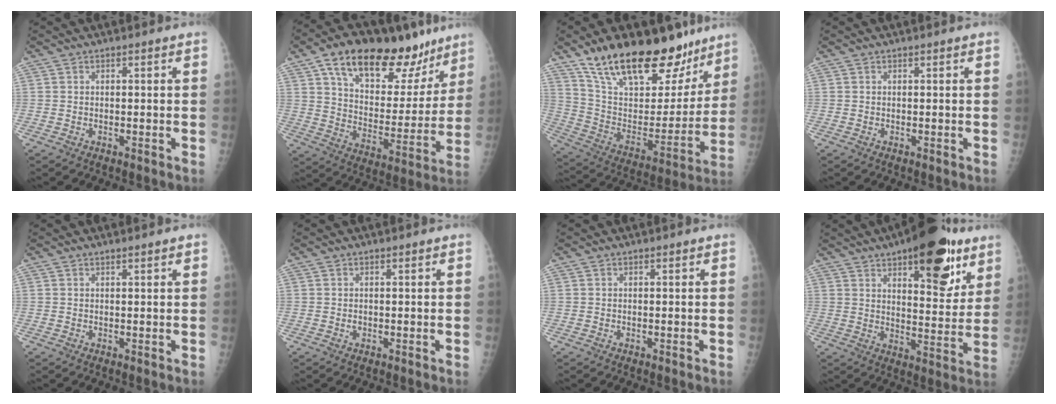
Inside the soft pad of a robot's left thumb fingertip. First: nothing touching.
{"total": 25.7, "force": [16.1, 12.3, 15.9], "torque": [-0.198, -0.036, 0.254]}
{"total": 28.4, "force": [19.8, 12.3, 16.3], "torque": [-0.219, -0.069, 0.326]}
{"total": 0.0}
{"total": 0.9, "force": [0.8, 0.1, 0.5], "torque": [-0.004, -0.003, 0.012]}
{"total": 0.6, "force": [0.1, 0.5, 0.3], "torque": [0.000, 0.000, 0.002]}
{"total": 0.0}
{"total": 20.3, "force": [11.4, 8.0, 14.7], "torque": [-0.164, -0.046, 0.163]}